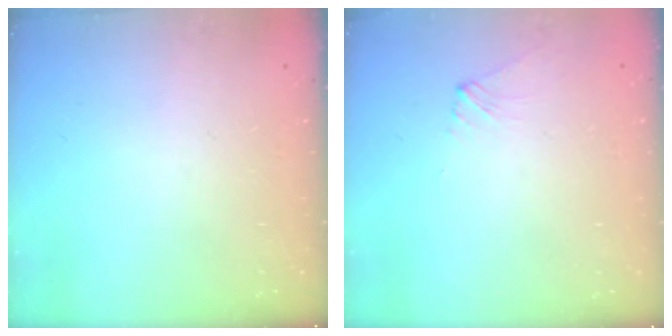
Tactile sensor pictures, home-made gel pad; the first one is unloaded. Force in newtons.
{"total": 1.8, "press": 1.8, "slide": 0.3}